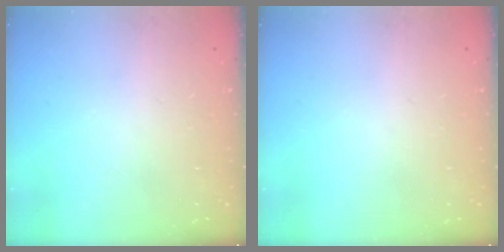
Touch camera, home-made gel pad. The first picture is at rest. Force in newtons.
{"total": 0.0}